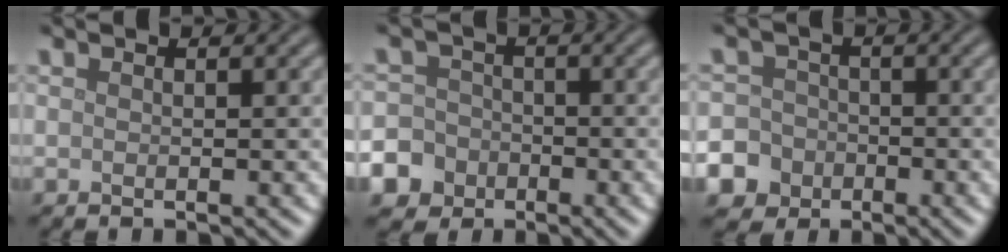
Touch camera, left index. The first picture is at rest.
{"total": 8.1, "force": [-4.4, 6.7, 1.5], "torque": [-0.038, -0.023, -0.098]}
{"total": 9.2, "force": [-4.7, 7.7, 1.6], "torque": [-0.047, -0.027, -0.106]}